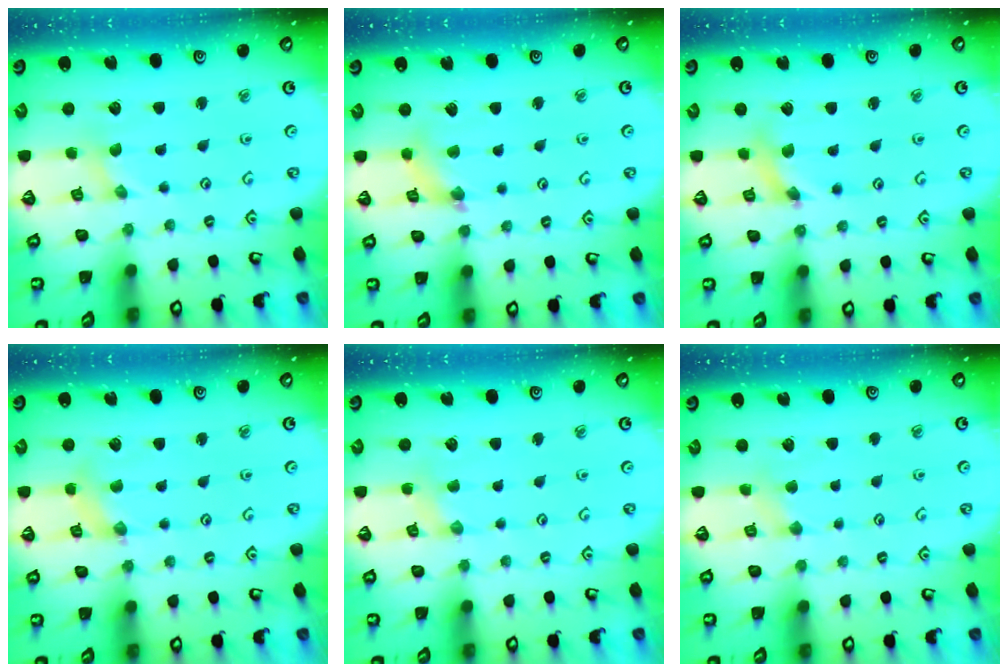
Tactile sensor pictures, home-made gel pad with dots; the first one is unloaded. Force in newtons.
{"total": 5.0, "press": 5.0, "slide": 0.5}
{"total": 3.5, "press": 3.5, "slide": 0.5}
{"total": 2.1, "press": 2.1, "slide": 0.3}
{"total": 2.4, "press": 2.4, "slide": 0.5}
{"total": 2.9, "press": 2.9, "slide": 0.3}